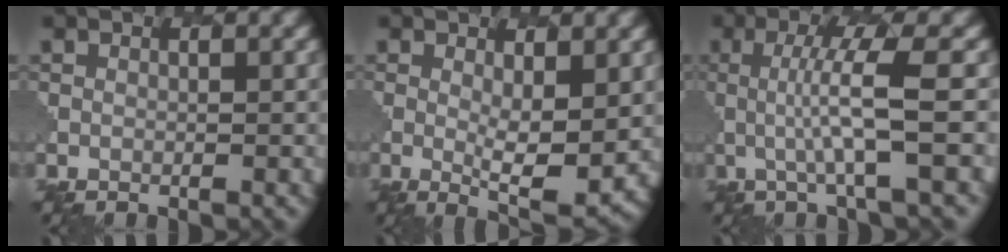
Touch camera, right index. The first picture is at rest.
{"total": 4.6, "force": [0.6, 1.3, 4.4], "torque": [-0.072, -0.017, 0.016]}
{"total": 5.3, "force": [0.3, 0.8, 5.2], "torque": [-0.095, 0.001, 0.004]}